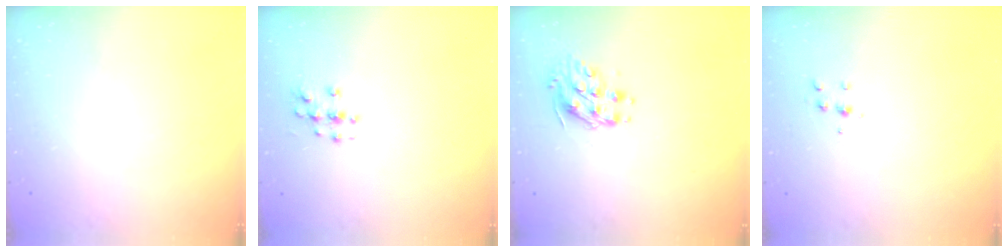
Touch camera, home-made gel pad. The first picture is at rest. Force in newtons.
{"total": 3.1, "press": 3.0, "slide": 0.3}
{"total": 8.9, "press": 8.9, "slide": 0.7}
{"total": 5.3, "press": 5.3, "slide": 0.5}